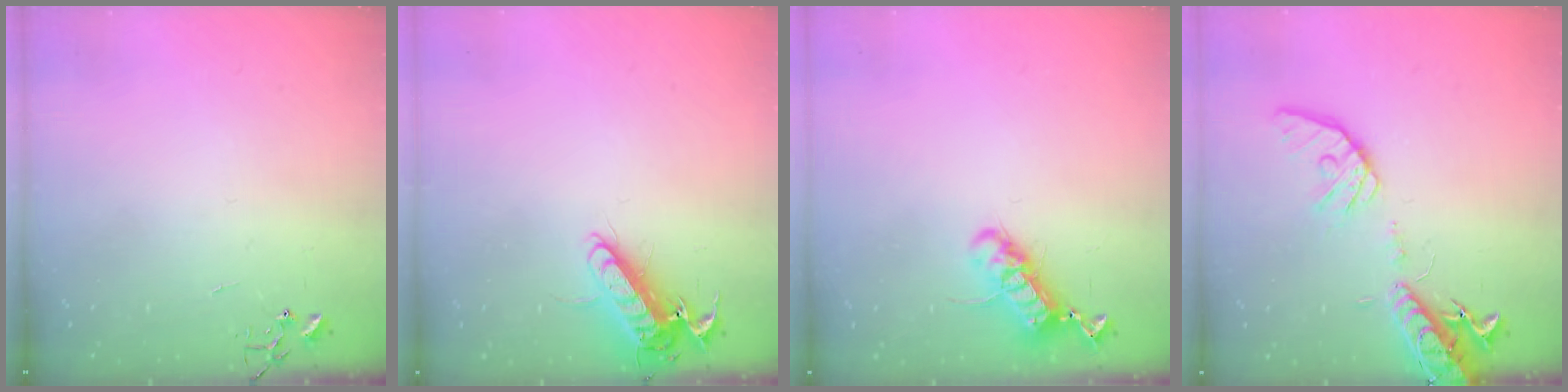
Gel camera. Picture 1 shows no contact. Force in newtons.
{"total": 12.3, "press": 12.1, "slide": 1.8}
{"total": 12.5, "press": 12.5, "slide": 0.9}
{"total": 16.1, "press": 15.8, "slide": 3.0}